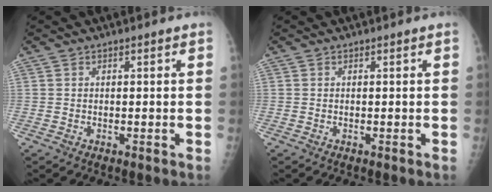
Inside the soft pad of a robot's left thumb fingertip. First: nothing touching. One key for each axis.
{"total": 0.0}